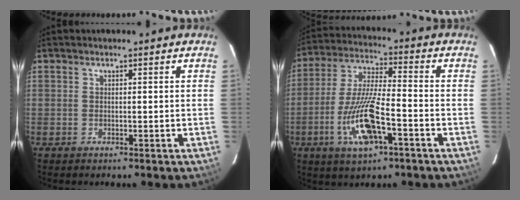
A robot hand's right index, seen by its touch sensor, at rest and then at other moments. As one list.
[{"total": 12.6, "force": [-4.9, 2.5, 11.3], "torque": [-0.230, -0.008, -0.088]}]